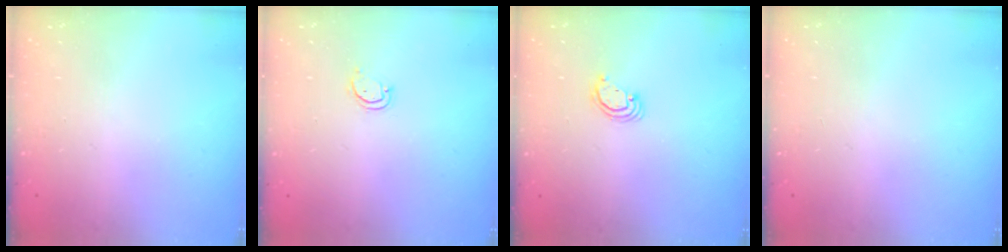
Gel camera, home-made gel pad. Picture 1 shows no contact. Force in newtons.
{"total": 2.7, "press": 2.6, "slide": 0.3}
{"total": 2.7, "press": 2.7, "slide": 0.2}
{"total": 0.0}